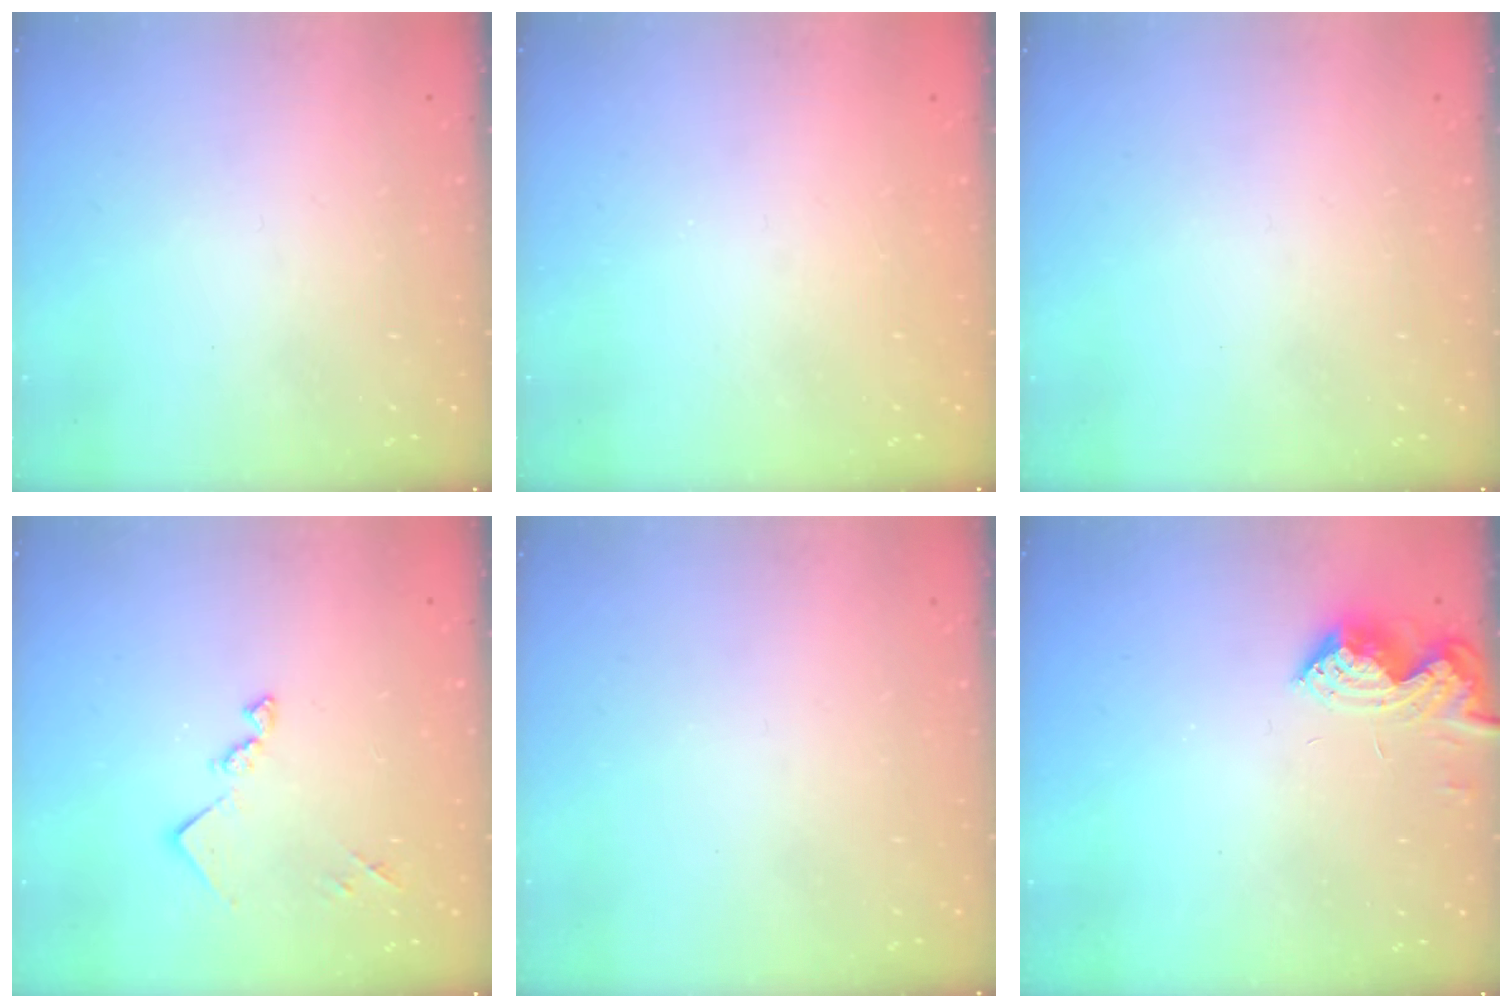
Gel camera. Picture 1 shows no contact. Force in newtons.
{"total": 0.8, "press": 0.8, "slide": 0.3}
{"total": 0.0}
{"total": 11.0, "press": 11.0, "slide": 0.5}
{"total": 0.0}
{"total": 8.1, "press": 8.1, "slide": 0.5}